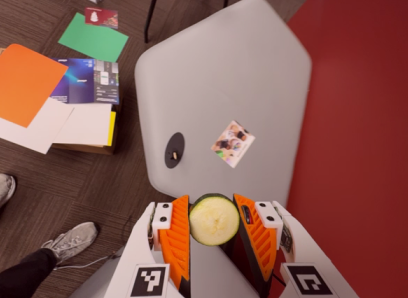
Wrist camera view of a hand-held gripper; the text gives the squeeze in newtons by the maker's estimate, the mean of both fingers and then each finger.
{"total": 9.1, "left": 9.5, "right": 8.7}